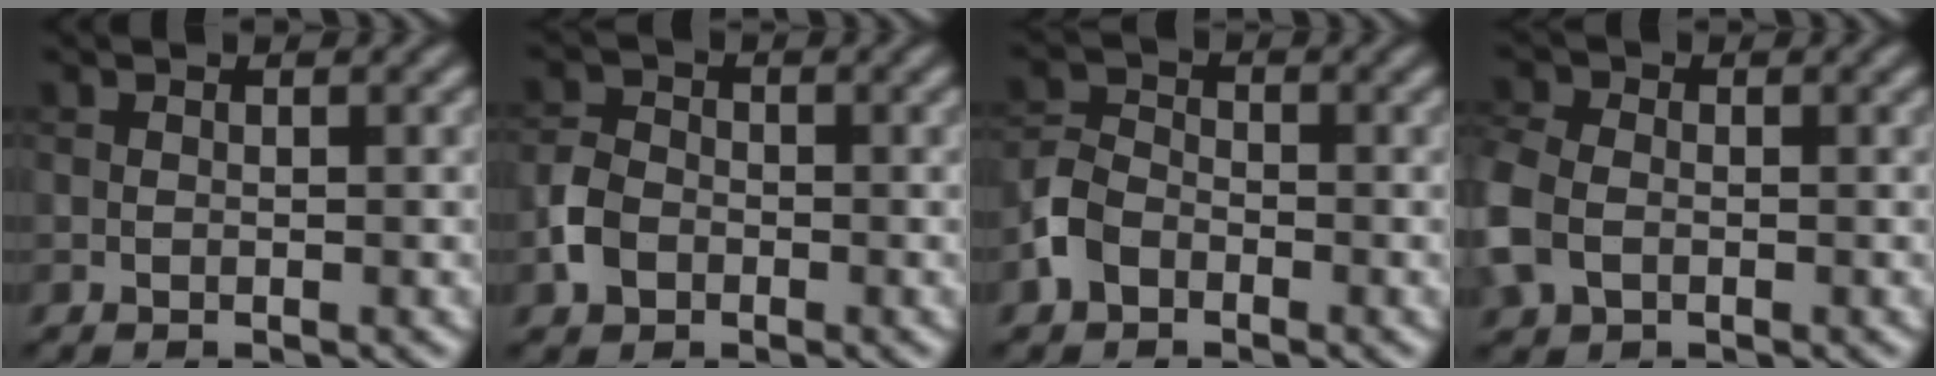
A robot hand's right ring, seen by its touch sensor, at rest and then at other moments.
{"total": 3.3, "force": [-1.4, 2.5, 1.6], "torque": [-0.034, 0.004, -0.033]}
{"total": 3.5, "force": [-2.0, 2.4, 1.6], "torque": [-0.038, 0.005, -0.050]}
{"total": 5.6, "force": [-1.3, 4.2, 3.4], "torque": [-0.109, -0.002, -0.038]}